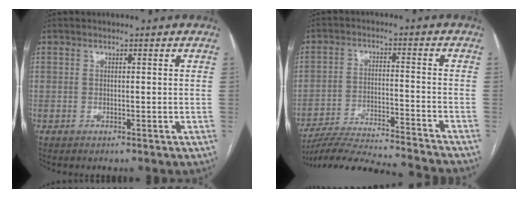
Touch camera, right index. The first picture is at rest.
{"total": 18.7, "force": [-17.7, -0.5, 5.8], "torque": [-0.110, -0.025, -0.269]}